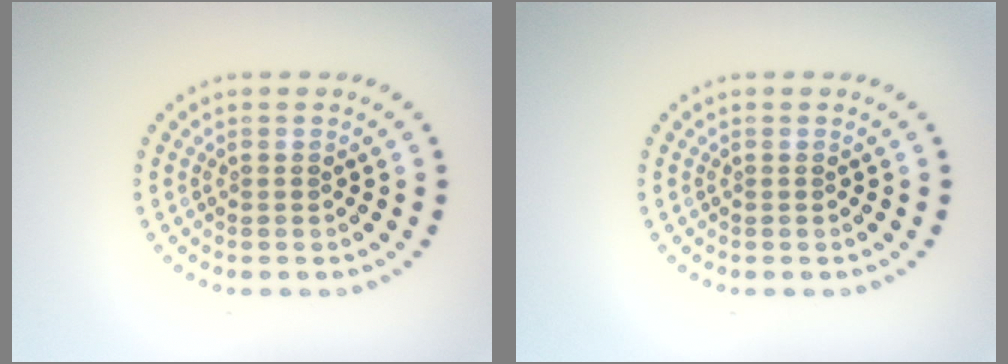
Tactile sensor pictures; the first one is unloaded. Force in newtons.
{"total": 0.0}